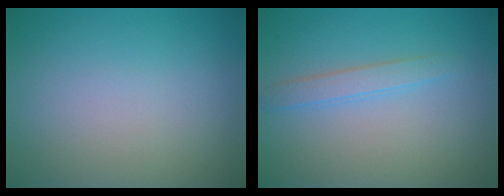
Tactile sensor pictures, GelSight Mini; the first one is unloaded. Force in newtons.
{"total": 1.7, "press": 1.7, "slide": 0.0}